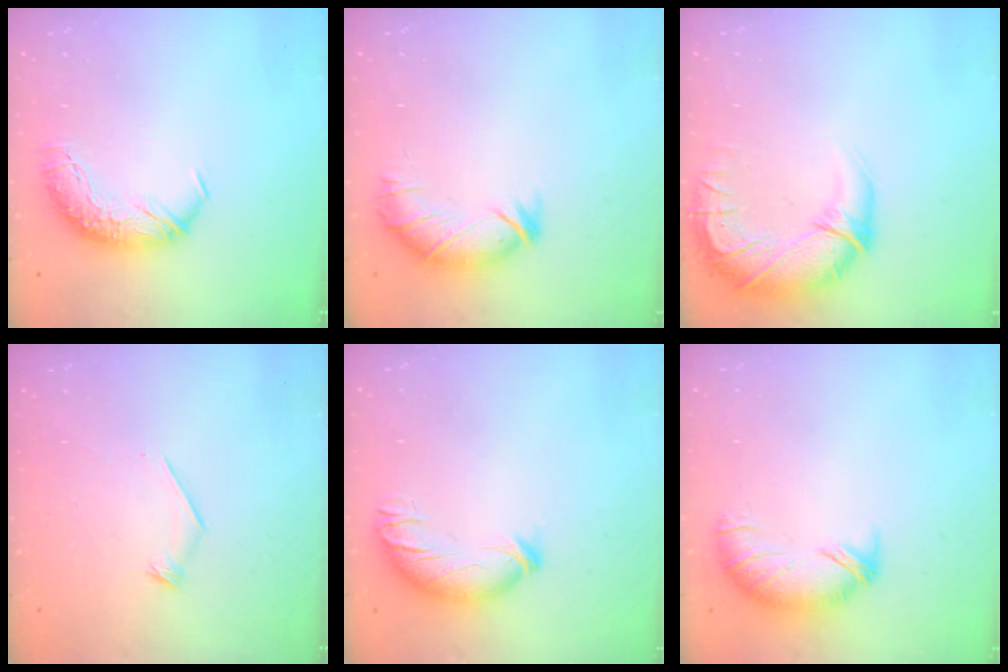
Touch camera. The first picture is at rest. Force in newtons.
{"total": 3.1, "press": 3.0, "slide": 0.9}
{"total": 3.7, "press": 1.1, "slide": 3.5}
{"total": 7.0, "press": 6.9, "slide": 0.7}
{"total": 3.5, "press": 3.3, "slide": 1.3}
{"total": 3.0, "press": 2.0, "slide": 2.3}